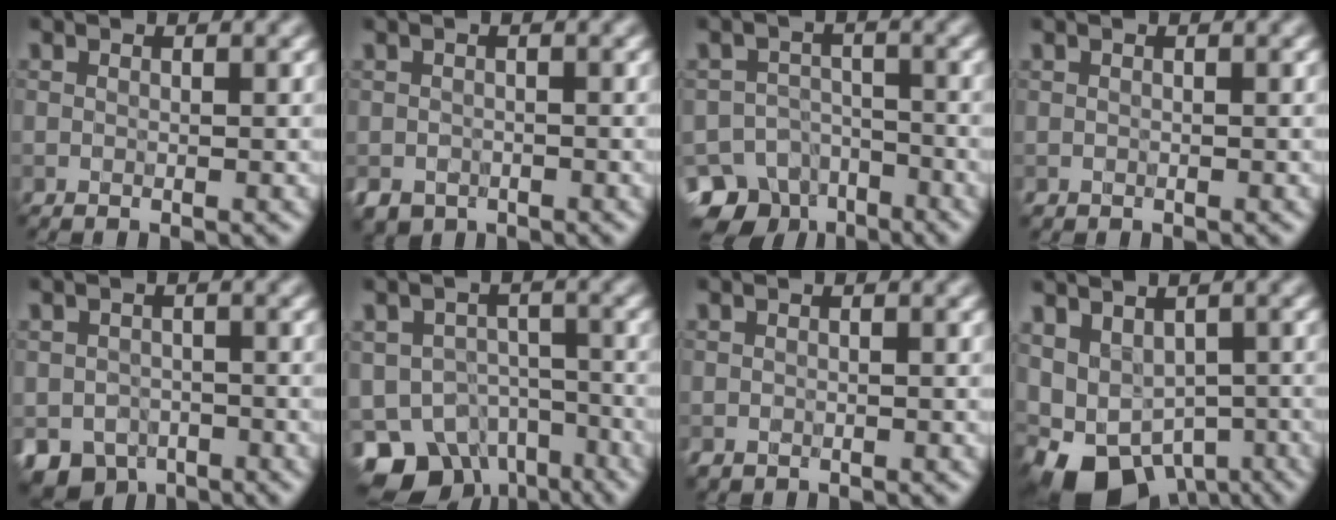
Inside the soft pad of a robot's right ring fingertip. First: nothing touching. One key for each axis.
{"total": 2.0, "fx": -1.2, "fy": 1.5, "fz": 0.8, "tx": -0.013, "ty": -0.008, "tz": -0.024}
{"total": 9.0, "fx": -6.9, "fy": 5.2, "fz": 2.3, "tx": -0.012, "ty": -0.005, "tz": -0.105}
{"total": 0.0}
{"total": 4.7, "fx": -2.4, "fy": 3.4, "fz": 2.2, "tx": -0.039, "ty": -0.019, "tz": -0.039}
{"total": 9.1, "fx": -5.7, "fy": 5.6, "fz": 4.3, "tx": -0.070, "ty": -0.016, "tz": -0.086}
{"total": 0.7, "fx": -0.3, "fy": 0.6, "fz": 0.2, "tx": -0.006, "ty": -0.004, "tz": -0.006}
{"total": 9.6, "fx": -4.7, "fy": 6.3, "fz": 5.6, "tx": -0.094, "ty": -0.026, "tz": -0.053}